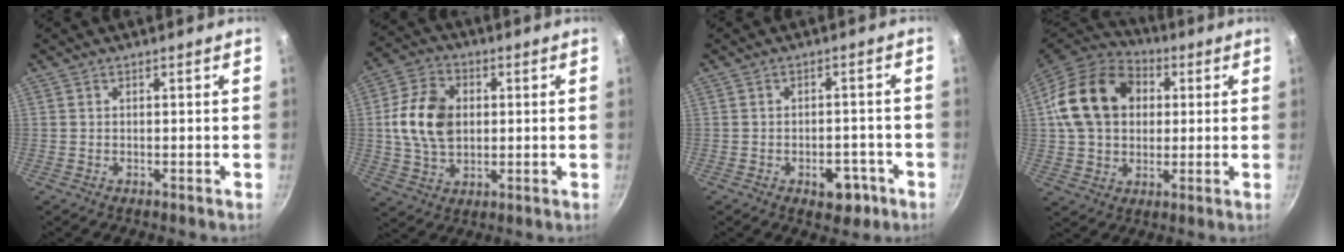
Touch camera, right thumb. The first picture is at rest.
{"total": 12.6, "force": [1.3, 8.8, 8.9], "torque": [-0.148, 0.007, 0.017]}
{"total": 6.0, "force": [-2.8, 3.7, 3.8], "torque": [-0.027, 0.016, -0.028]}
{"total": 19.3, "force": [3.7, 14.7, 12.0], "torque": [-0.195, 0.024, 0.054]}